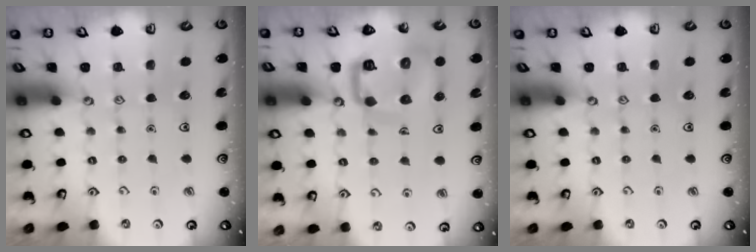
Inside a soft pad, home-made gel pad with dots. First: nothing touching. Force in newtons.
{"total": 13.0, "press": 13.0, "slide": 1.4}
{"total": 0.0}